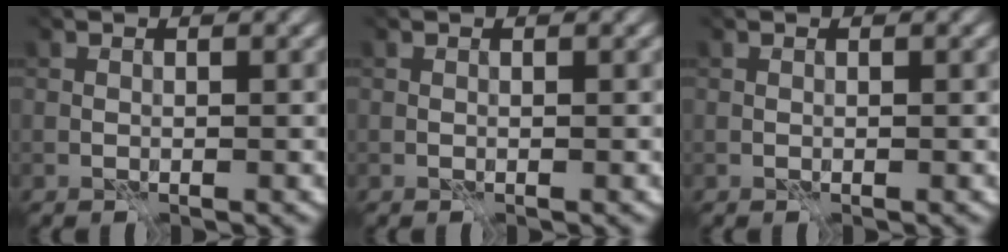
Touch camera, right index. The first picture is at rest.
{"total": 0.0}
{"total": 0.0}